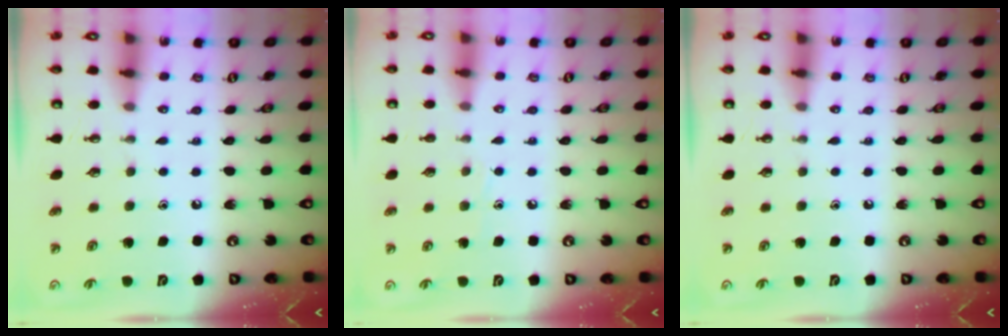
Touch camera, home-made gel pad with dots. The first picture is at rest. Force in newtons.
{"total": 4.9, "press": 4.9, "slide": 0.5}
{"total": 0.0}